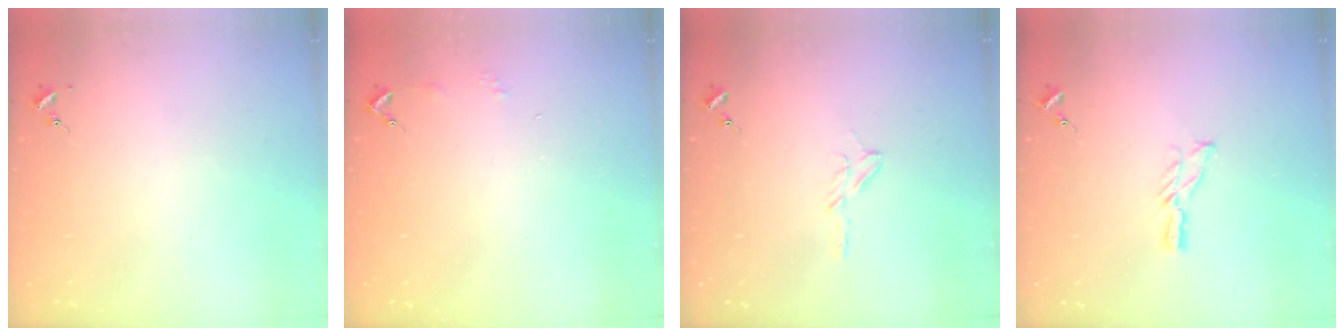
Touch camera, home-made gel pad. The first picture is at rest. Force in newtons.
{"total": 2.9, "press": 2.8, "slide": 0.3}
{"total": 5.5, "press": 5.5, "slide": 0.5}
{"total": 5.8, "press": 5.8, "slide": 0.5}